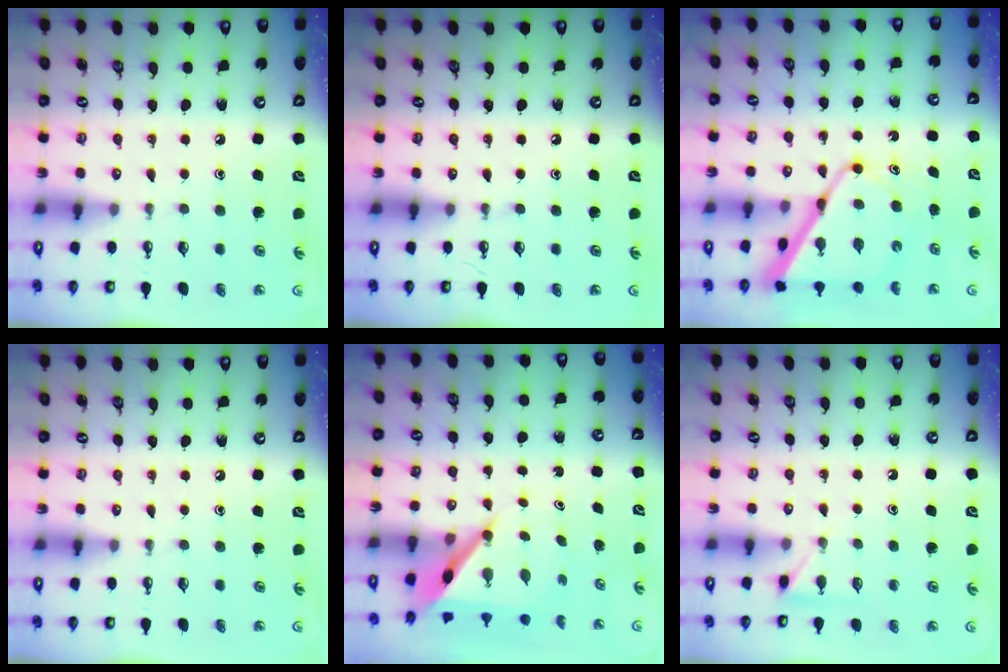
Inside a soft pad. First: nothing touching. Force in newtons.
{"total": 0.0}
{"total": 13.1, "press": 13.1, "slide": 1.3}
{"total": 0.0}
{"total": 6.3, "press": 6.3, "slide": 0.6}
{"total": 3.8, "press": 3.8, "slide": 0.4}